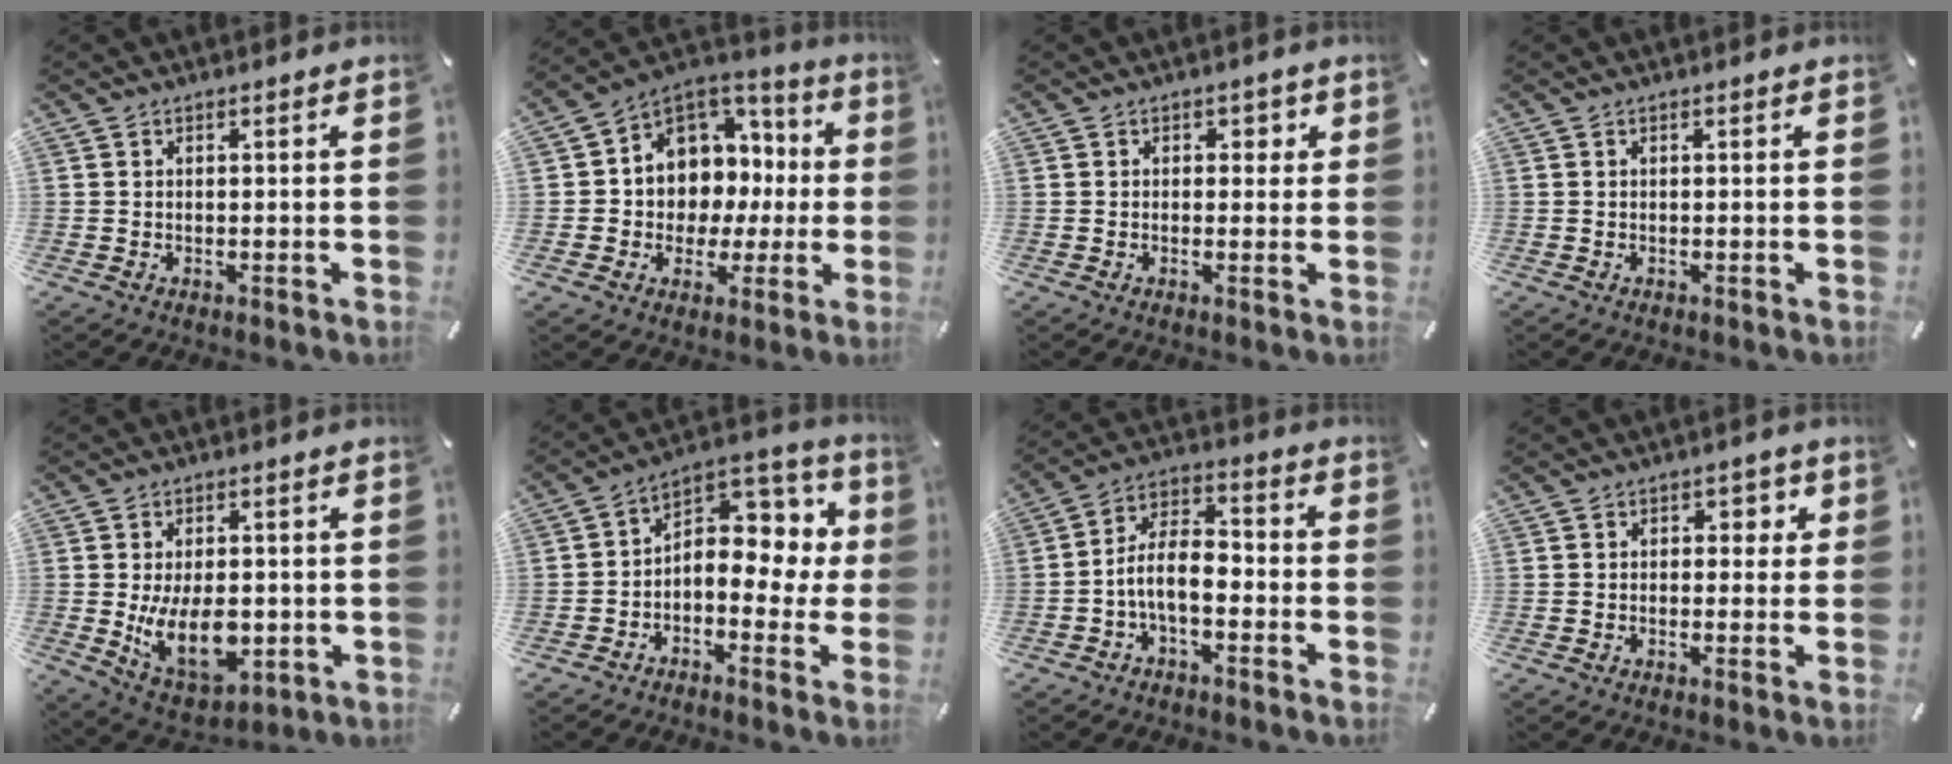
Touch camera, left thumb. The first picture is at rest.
{"total": 9.2, "force": [1.8, 8.9, 1.6], "torque": [-0.030, -0.040, 0.042]}
{"total": 1.8, "force": [0.3, 1.5, 0.9], "torque": [-0.004, 0.001, -0.002]}
{"total": 0.0}
{"total": 13.6, "force": [-1.4, 8.5, 10.5], "torque": [-0.184, -0.020, -0.023]}
{"total": 9.1, "force": [0.9, 6.9, 5.9], "torque": [-0.073, -0.018, 0.017]}
{"total": 8.9, "force": [-3.3, 4.8, 6.8], "torque": [-0.137, 0.011, -0.062]}
{"total": 2.6, "force": [0.3, 2.0, 1.6], "torque": [-0.011, 0.002, -0.006]}